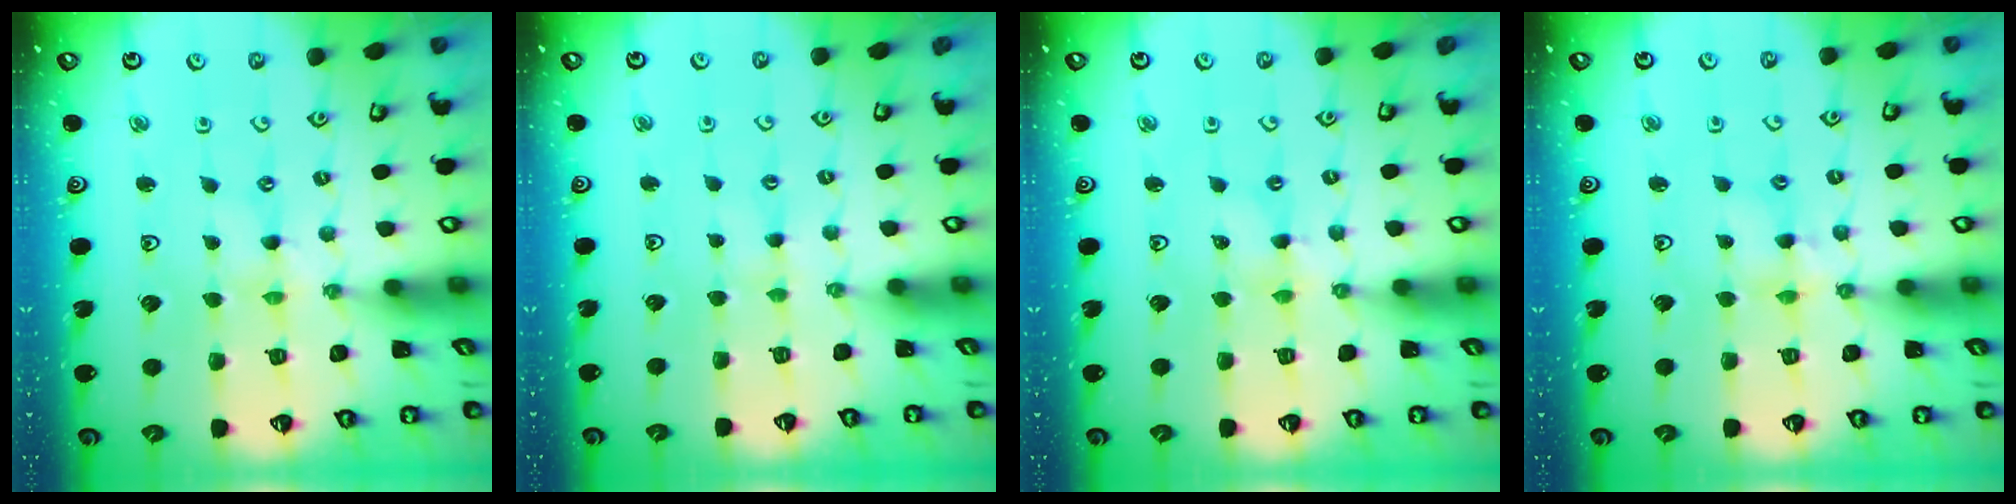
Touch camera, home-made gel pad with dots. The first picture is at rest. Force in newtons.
{"total": 1.7, "press": 1.7, "slide": 0.3}
{"total": 1.9, "press": 1.9, "slide": 0.2}
{"total": 5.6, "press": 5.6, "slide": 0.4}